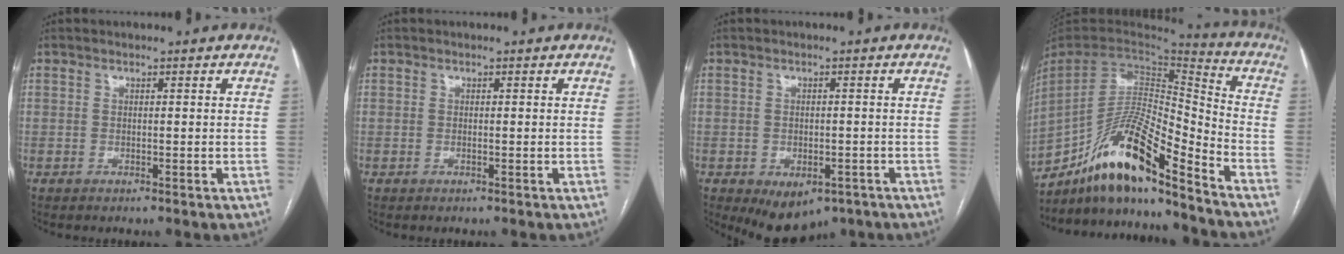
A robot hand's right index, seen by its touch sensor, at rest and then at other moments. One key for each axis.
{"total": 0.0}
{"total": 7.8, "fx": -4.7, "fy": 4.8, "fz": 4.1, "tx": -0.049, "ty": 0.001, "tz": -0.059}
{"total": 17.9, "fx": -13.9, "fy": 1.9, "fz": 11.1, "tx": -0.217, "ty": 0.011, "tz": -0.255}